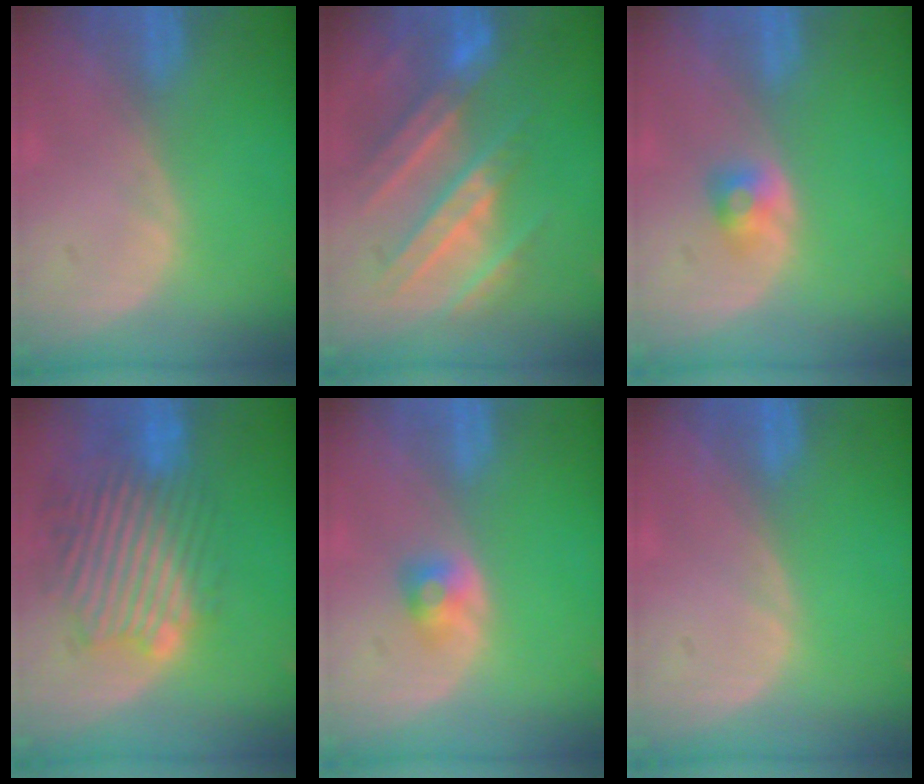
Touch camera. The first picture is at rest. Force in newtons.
{"total": 9.9, "press": 9.5, "slide": 2.8}
{"total": 2.6, "press": 2.3, "slide": 1.2}
{"total": 11.5, "press": 10.5, "slide": 4.6}
{"total": 2.6, "press": 2.3, "slide": 1.2}
{"total": 0.0}